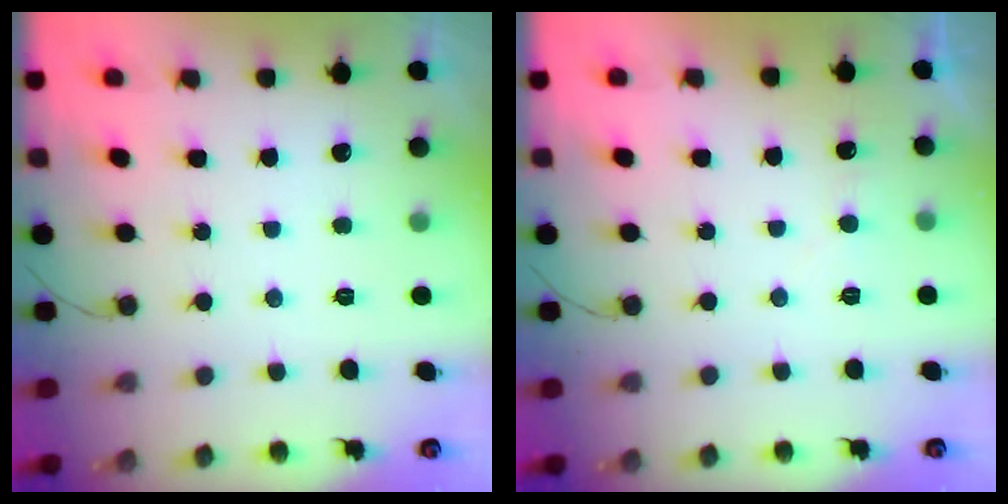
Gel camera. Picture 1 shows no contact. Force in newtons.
{"total": 4.0, "press": 4.0, "slide": 0.5}